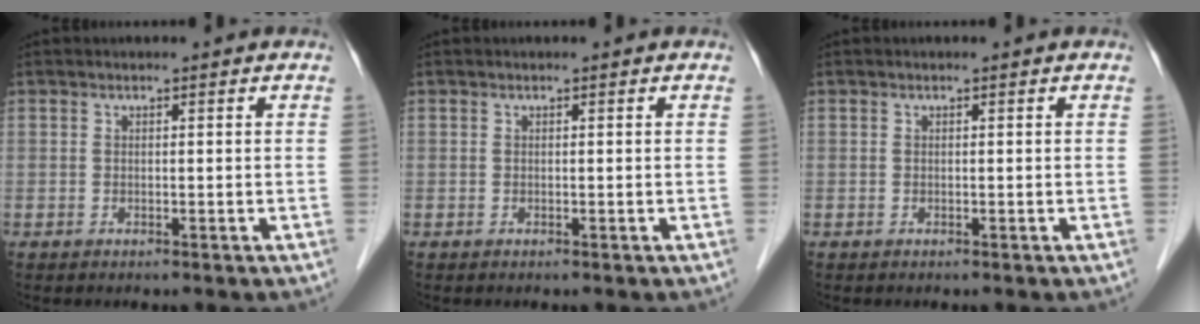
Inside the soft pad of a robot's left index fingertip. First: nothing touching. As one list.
[{"total": 0.0}, {"total": 0.0}]